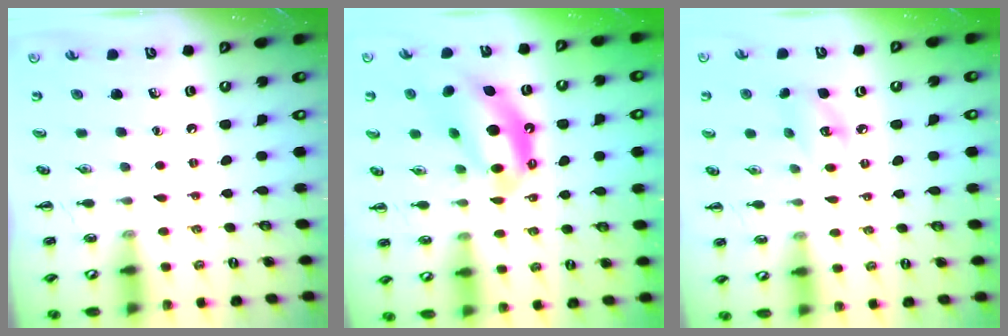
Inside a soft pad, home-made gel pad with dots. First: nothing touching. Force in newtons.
{"total": 13.6, "press": 13.1, "slide": 3.8}
{"total": 6.0, "press": 6.0, "slide": 0.6}